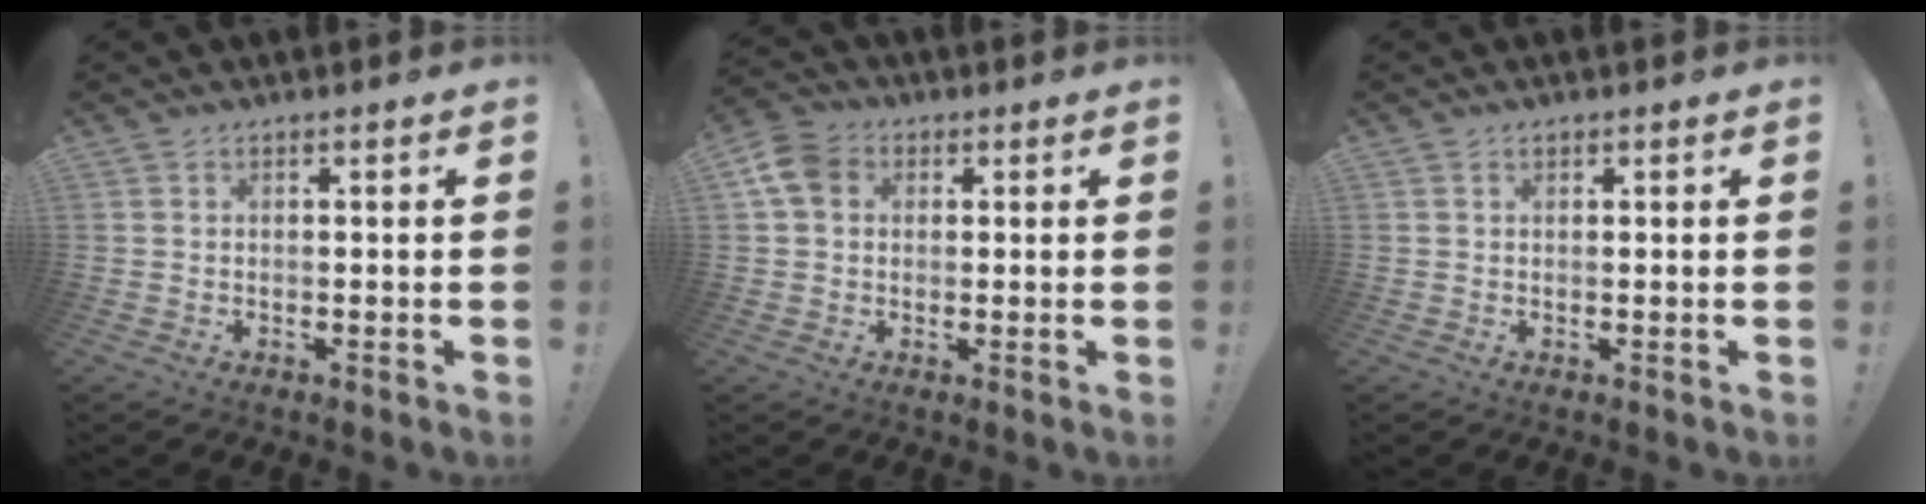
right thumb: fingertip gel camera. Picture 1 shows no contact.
{"total": 8.2, "force": [2.2, 6.2, 4.8], "torque": [-0.093, 0.006, 0.045]}
{"total": 0.6, "force": [0.4, 0.4, 0.1], "torque": [-0.002, 0.000, 0.009]}